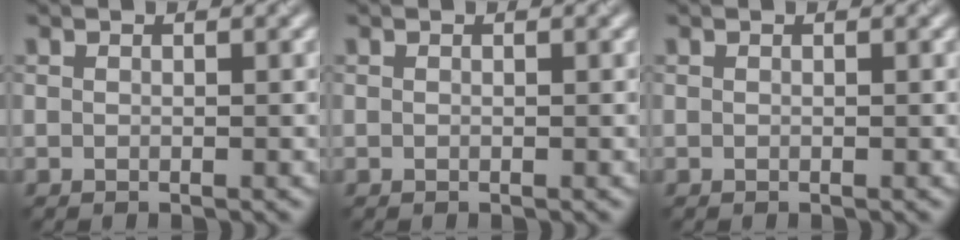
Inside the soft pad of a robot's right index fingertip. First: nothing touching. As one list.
[{"total": 0.0}, {"total": 0.0}]